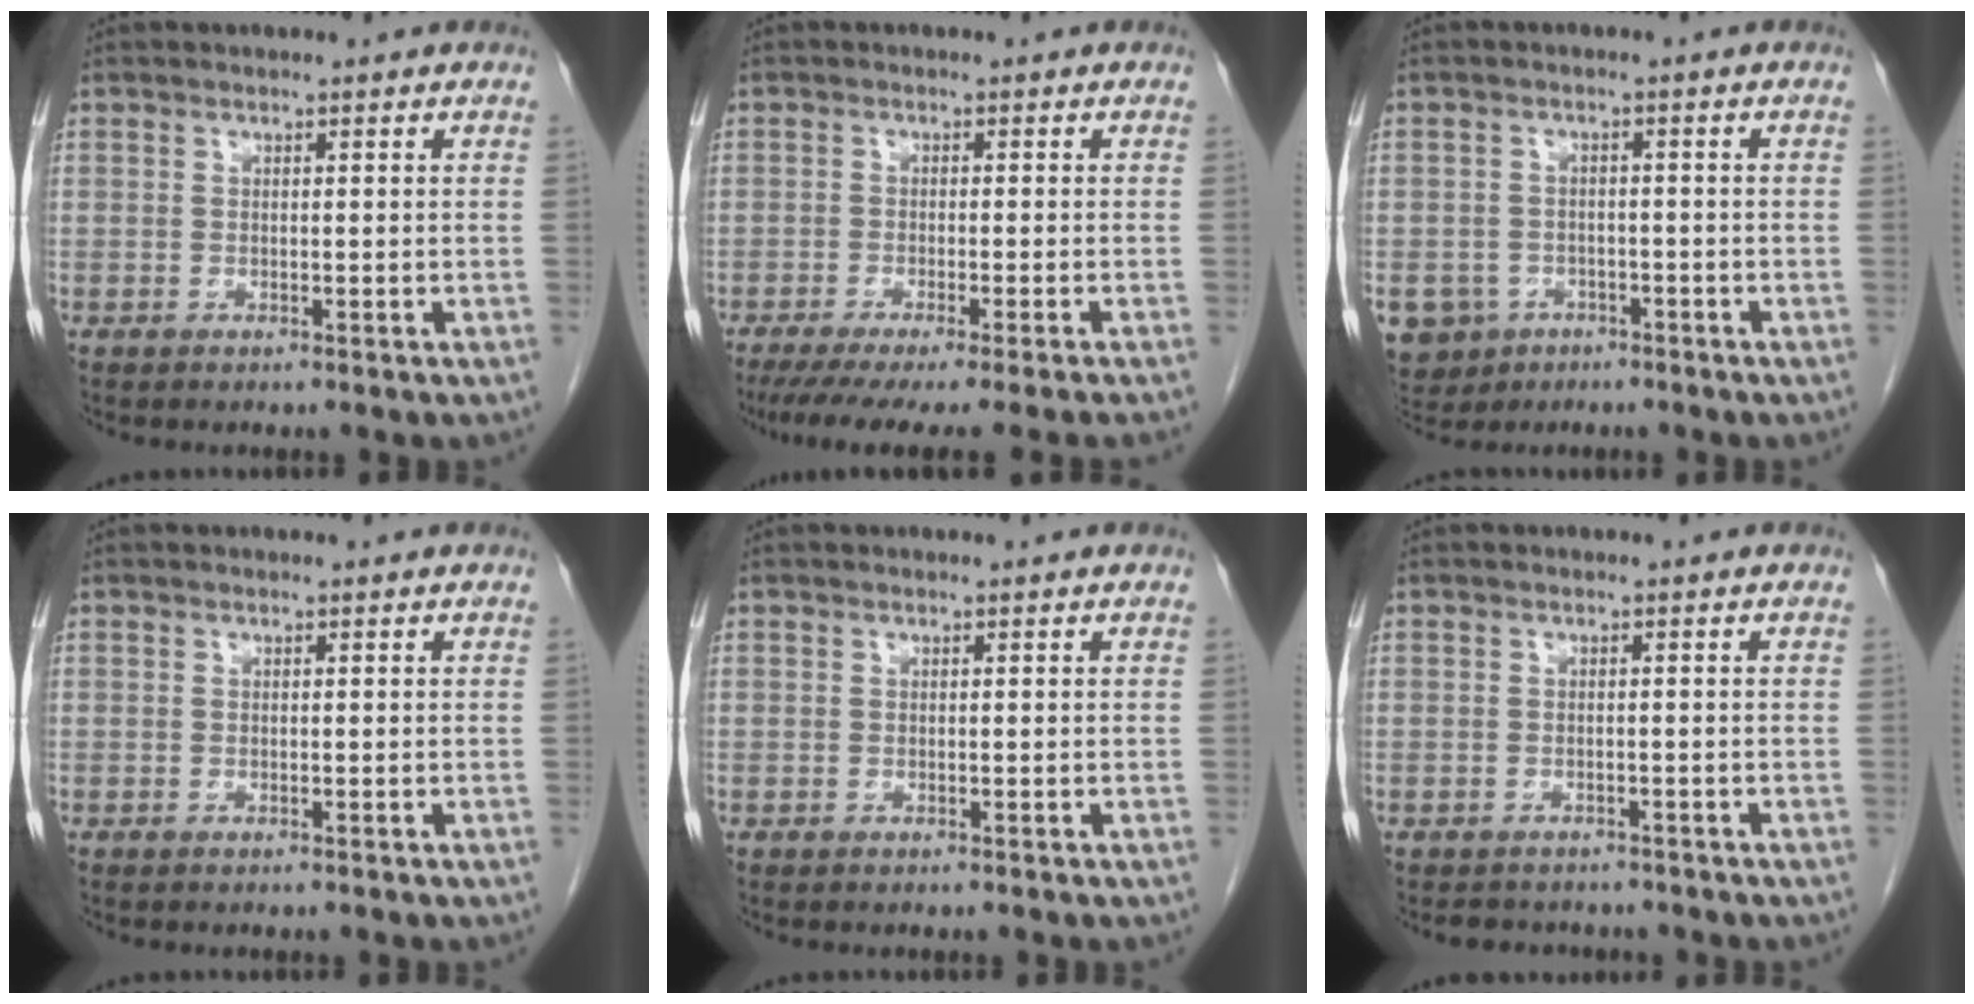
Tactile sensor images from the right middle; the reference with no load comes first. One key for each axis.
{"total": 11.9, "fx": -10.3, "fy": -1.2, "fz": 5.9, "tx": -0.064, "ty": -0.041, "tz": -0.149}
{"total": 7.0, "fx": -3.9, "fy": 5.7, "fz": 1.3, "tx": -0.033, "ty": 0.005, "tz": -0.056}
{"total": 0.0}
{"total": 0.0}
{"total": 3.7, "fx": -3.3, "fy": 1.6, "fz": 0.5, "tx": -0.010, "ty": -0.001, "tz": -0.041}